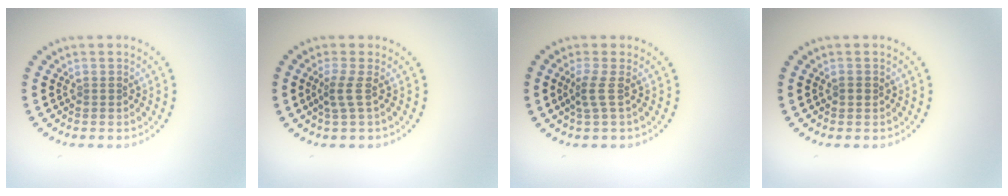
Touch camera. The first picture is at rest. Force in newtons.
{"total": 1.8, "press": 1.1, "slide": 1.4}
{"total": 1.7, "press": 1.2, "slide": 1.3}
{"total": 0.8, "press": 0.8, "slide": 0.3}